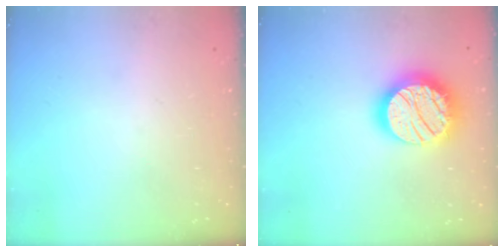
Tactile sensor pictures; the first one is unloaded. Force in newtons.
{"total": 24.0, "press": 24.0, "slide": 1.6}